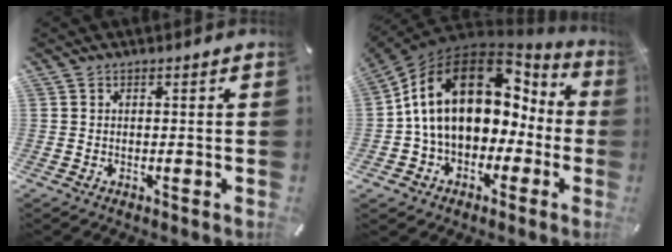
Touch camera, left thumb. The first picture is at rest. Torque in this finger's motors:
{"motor_torque": [2.13, 2.87, 2.77, 0.00, 1.05]}